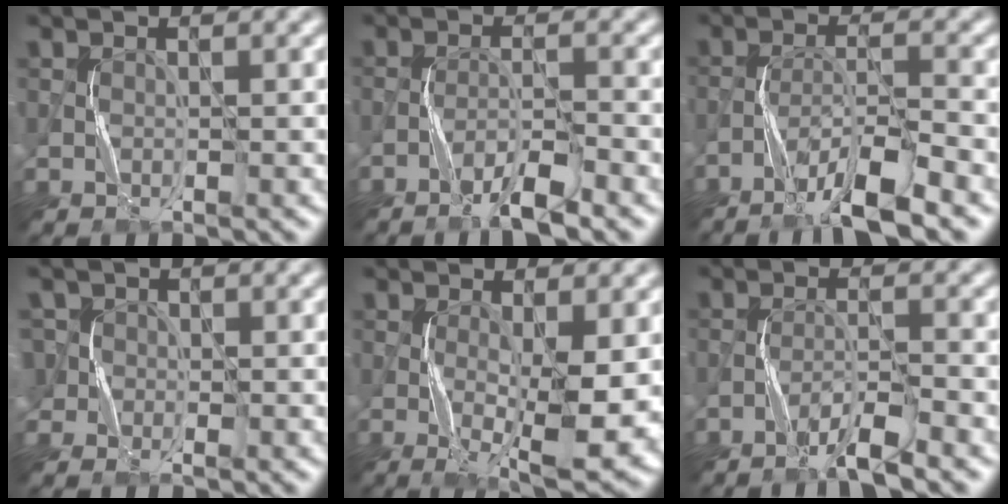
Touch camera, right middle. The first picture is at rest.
{"total": 3.7, "force": [-2.6, 0.3, 2.5], "torque": [-0.048, 0.006, -0.055]}
{"total": 6.1, "force": [-4.2, 0.8, 4.3], "torque": [-0.073, 0.004, -0.079]}
{"total": 3.2, "force": [0.1, 2.9, 1.2], "torque": [-0.016, 0.010, -0.015]}
{"total": 7.7, "force": [-1.3, 1.8, 7.3], "torque": [-0.126, -0.020, -0.013]}
{"total": 3.4, "force": [-2.5, 0.1, 2.3], "torque": [-0.040, 0.007, -0.056]}